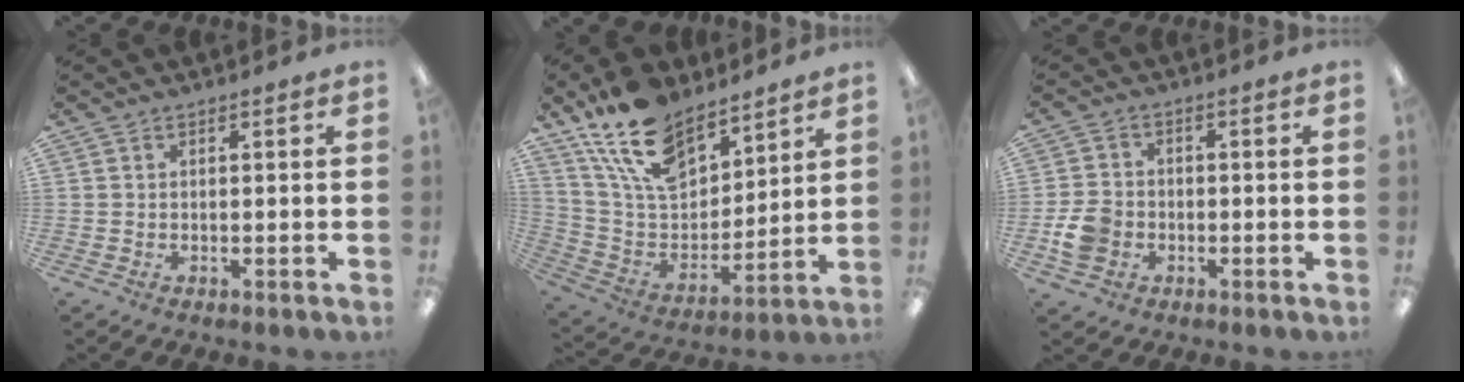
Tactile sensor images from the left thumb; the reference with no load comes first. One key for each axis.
{"total": 18.4, "fx": 13.4, "fy": 9.1, "fz": 8.8, "tx": -0.185, "ty": -0.065, "tz": 0.250}
{"total": 6.6, "fx": -1.9, "fy": 5.3, "fz": 3.4, "tx": -0.067, "ty": 0.009, "tz": -0.035}